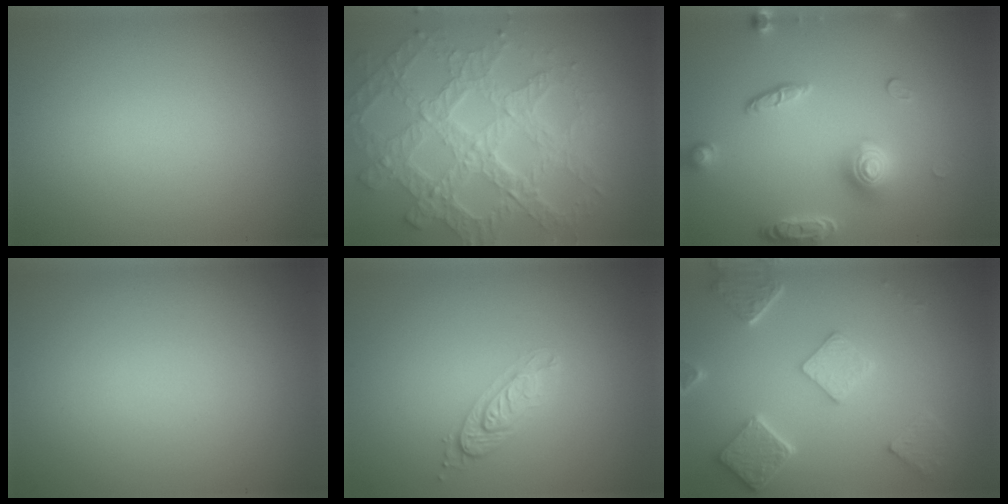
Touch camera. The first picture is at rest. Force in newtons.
{"total": 7.7, "press": 5.8, "slide": 5.0}
{"total": 4.4, "press": 3.6, "slide": 2.5}
{"total": 0.0}
{"total": 2.1, "press": 1.8, "slide": 1.1}
{"total": 4.9, "press": 4.0, "slide": 3.0}